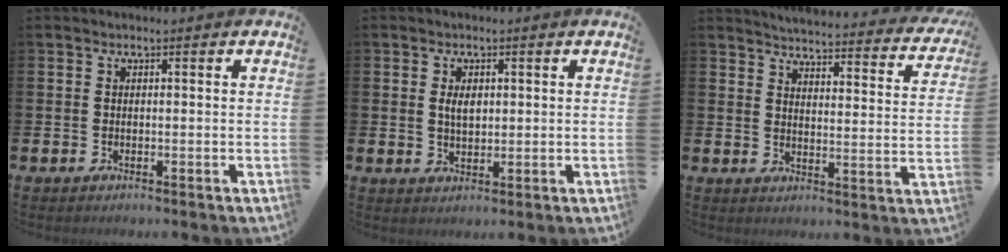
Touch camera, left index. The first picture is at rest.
{"total": 2.3, "force": [0.8, 1.4, 1.7], "torque": [-0.018, -0.001, 0.009]}
{"total": 4.3, "force": [4.2, 0.4, 0.7], "torque": [-0.028, -0.044, 0.066]}